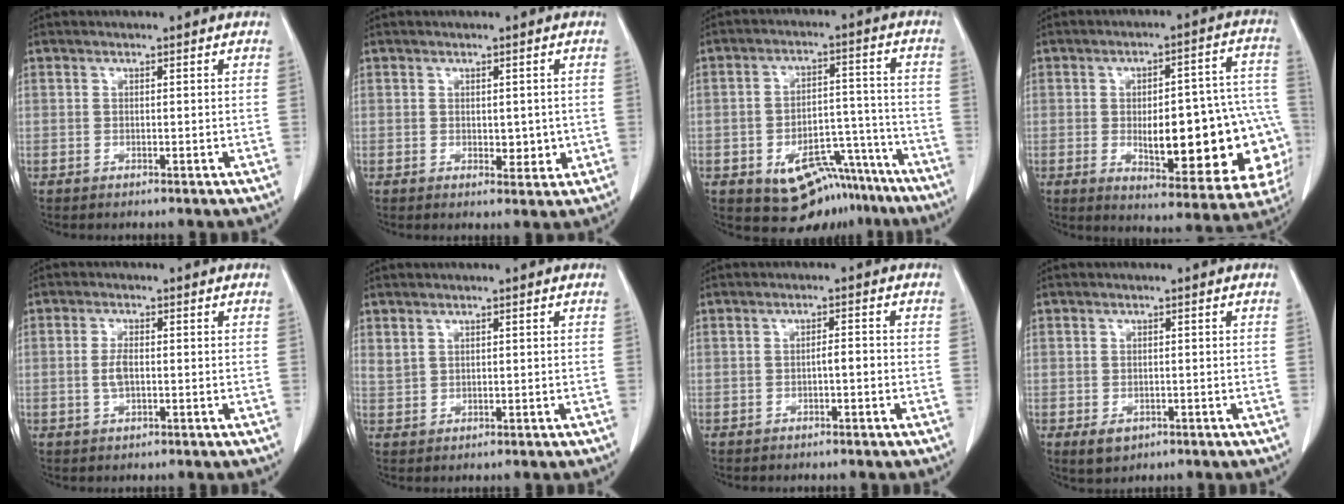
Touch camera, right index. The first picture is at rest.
{"total": 3.0, "force": [-0.1, 1.8, 2.4], "torque": [-0.025, -0.005, 0.006]}
{"total": 12.2, "force": [-8.1, 6.7, 6.3], "torque": [-0.067, 0.032, -0.113]}
{"total": 22.8, "force": [-4.2, 7.6, 21.1], "torque": [-0.191, 0.033, -0.028]}
{"total": 2.7, "force": [-0.4, 1.1, 2.4], "torque": [-0.053, 0.001, -0.006]}
{"total": 1.4, "force": [1.1, 0.7, 0.5], "torque": [-0.008, 0.004, 0.026]}
{"total": 1.6, "force": [-0.6, 0.3, 1.5], "torque": [-0.023, 0.003, -0.009]}
{"total": 2.6, "force": [-1.1, 2.0, 1.2], "torque": [-0.017, -0.001, -0.007]}